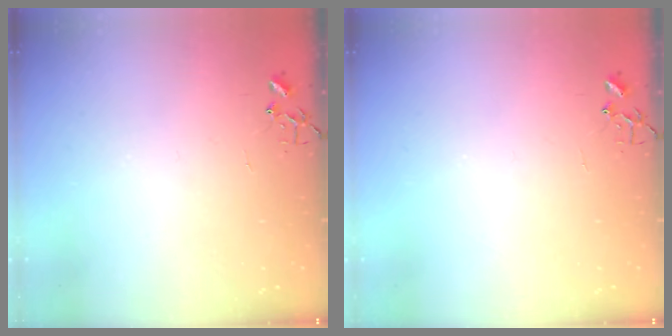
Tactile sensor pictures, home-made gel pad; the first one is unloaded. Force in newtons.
{"total": 0.0}